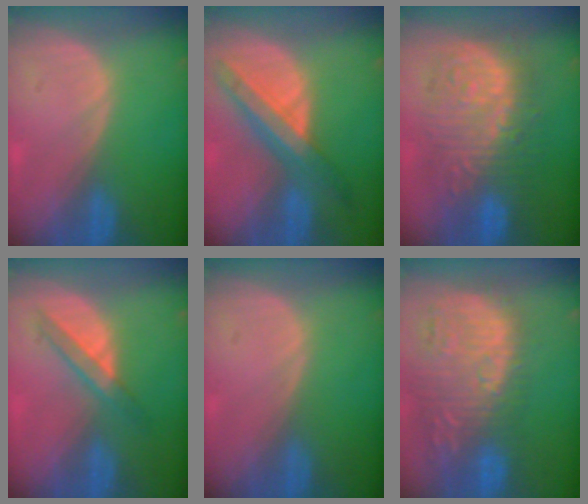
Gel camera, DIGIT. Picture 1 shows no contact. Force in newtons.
{"total": 8.1, "press": 7.2, "slide": 3.7}
{"total": 12.7, "press": 12.7, "slide": 1.3}
{"total": 4.2, "press": 4.1, "slide": 1.2}
{"total": 0.0}
{"total": 14.4, "press": 12.5, "slide": 7.2}